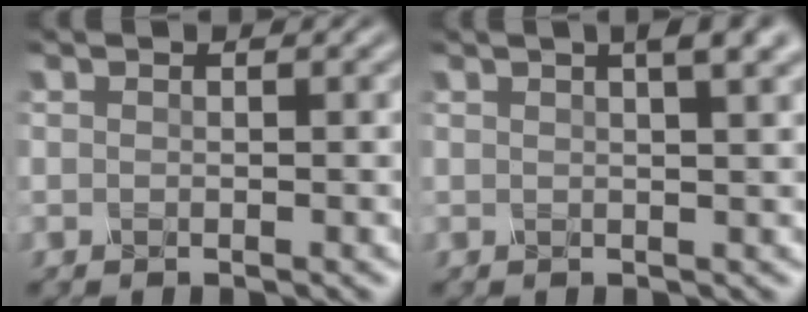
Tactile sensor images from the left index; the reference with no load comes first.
{"total": 4.8, "force": [2.6, 1.8, 3.7], "torque": [-0.027, 0.022, 0.006]}